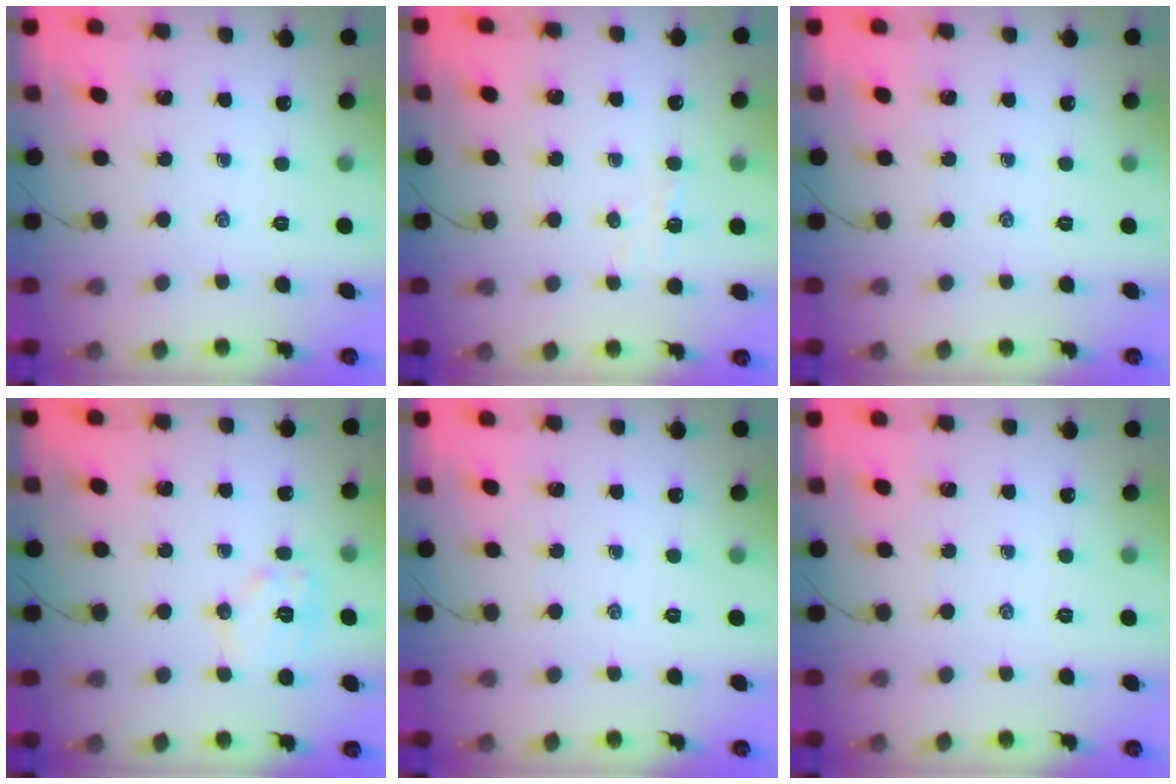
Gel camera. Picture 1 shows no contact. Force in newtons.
{"total": 2.5, "press": 2.4, "slide": 0.7}
{"total": 0.0}
{"total": 7.7, "press": 7.7, "slide": 0.7}
{"total": 0.0}
{"total": 0.0}